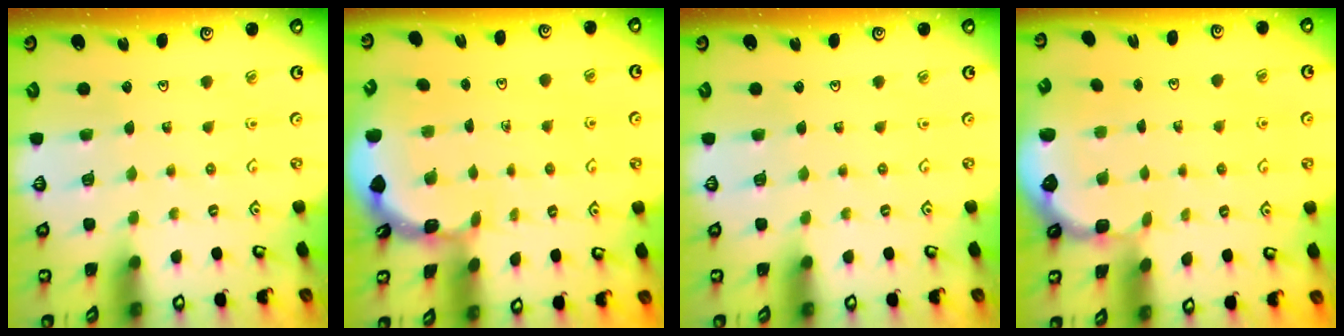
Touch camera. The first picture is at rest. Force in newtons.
{"total": 1.9, "press": 1.9, "slide": 0.1}
{"total": 0.0}
{"total": 2.6, "press": 2.1, "slide": 1.6}